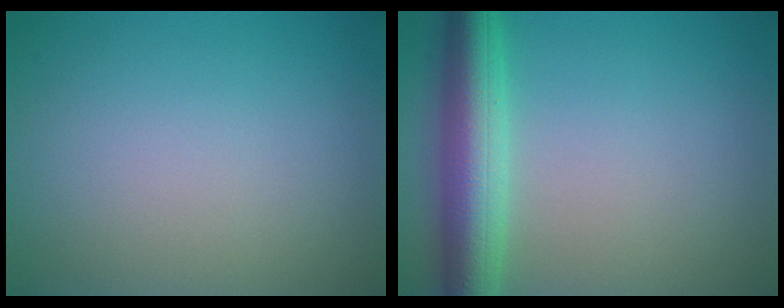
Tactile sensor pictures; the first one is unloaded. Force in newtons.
{"total": 6.3, "press": 6.3, "slide": 0.3}